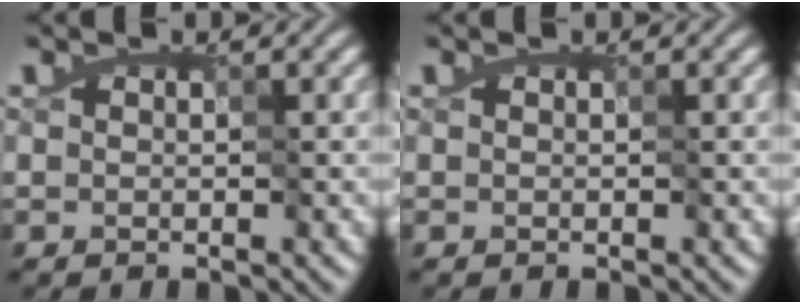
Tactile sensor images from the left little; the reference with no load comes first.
{"total": 0.0}